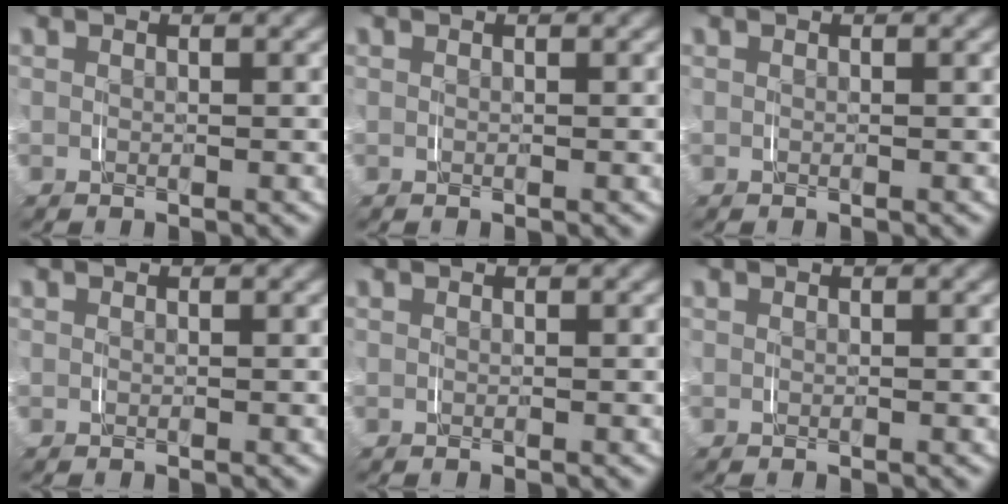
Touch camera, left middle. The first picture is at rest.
{"total": 0.0}
{"total": 0.0}
{"total": 0.0}
{"total": 0.0}
{"total": 0.0}